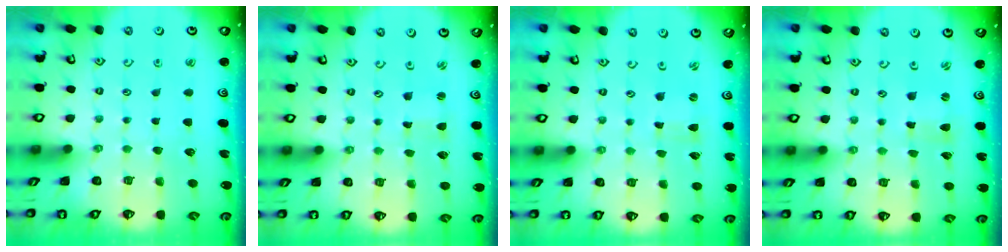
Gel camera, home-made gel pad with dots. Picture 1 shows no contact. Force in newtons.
{"total": 0.6, "press": 0.6, "slide": 0.0}
{"total": 0.0}
{"total": 0.7, "press": 0.7, "slide": 0.3}